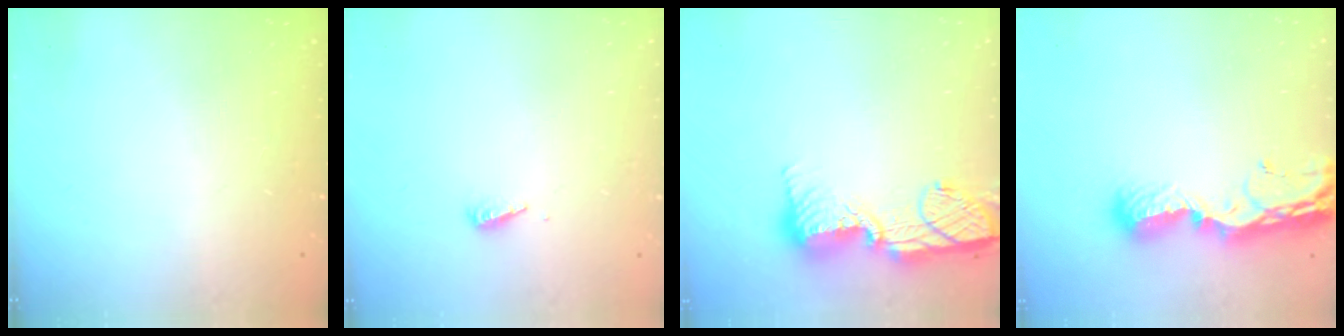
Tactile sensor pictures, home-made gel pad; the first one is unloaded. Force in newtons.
{"total": 2.8, "press": 2.8, "slide": 0.2}
{"total": 16.3, "press": 16.3, "slide": 1.3}
{"total": 10.1, "press": 10.0, "slide": 0.8}